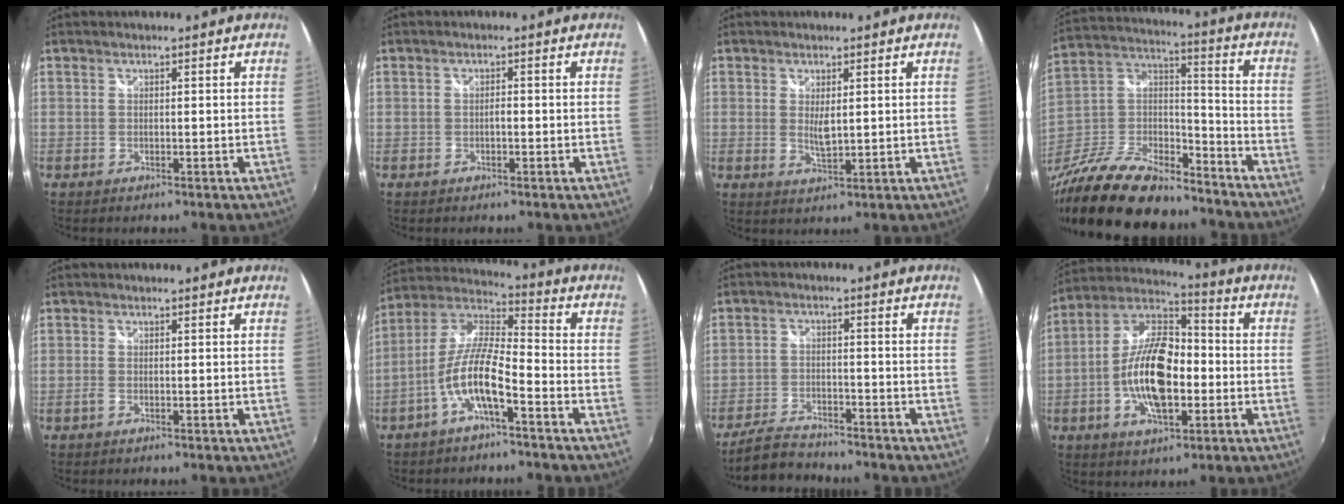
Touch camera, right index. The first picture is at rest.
{"total": 1.0, "force": [-0.4, 0.5, 0.8], "torque": [-0.012, 0.002, -0.007]}
{"total": 3.4, "force": [0.4, 1.3, 3.1], "torque": [-0.054, -0.009, 0.010]}
{"total": 25.9, "force": [-18.9, 10.8, 14.1], "torque": [-0.297, 0.006, -0.307]}
{"total": 1.2, "force": [-0.3, 0.4, 1.1], "torque": [-0.025, -0.002, -0.007]}
{"total": 10.6, "force": [-4.9, 2.3, 9.1], "torque": [-0.194, 0.006, -0.093]}
{"total": 7.7, "force": [-6.9, 2.4, 2.4], "torque": [-0.078, -0.005, -0.118]}
{"total": 16.6, "force": [-3.4, 7.9, 14.2], "torque": [-0.282, 0.004, -0.066]}